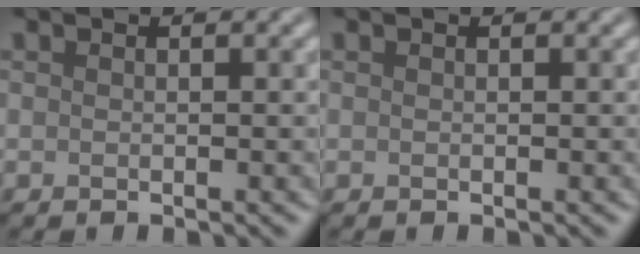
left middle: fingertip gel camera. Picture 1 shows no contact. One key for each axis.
{"total": 0.0}